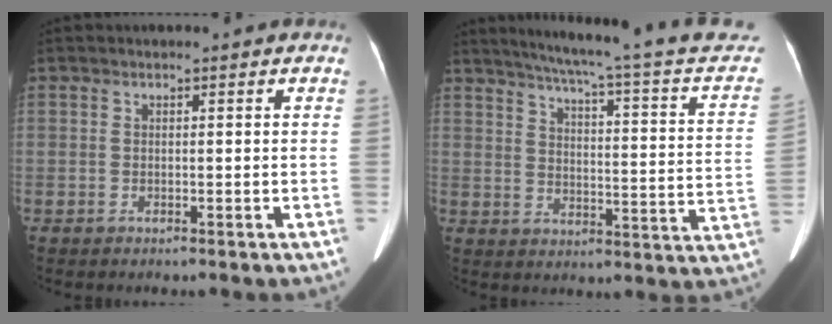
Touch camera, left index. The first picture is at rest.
{"total": 23.6, "force": [20.4, 0.3, 11.8], "torque": [-0.169, -0.054, 0.239]}